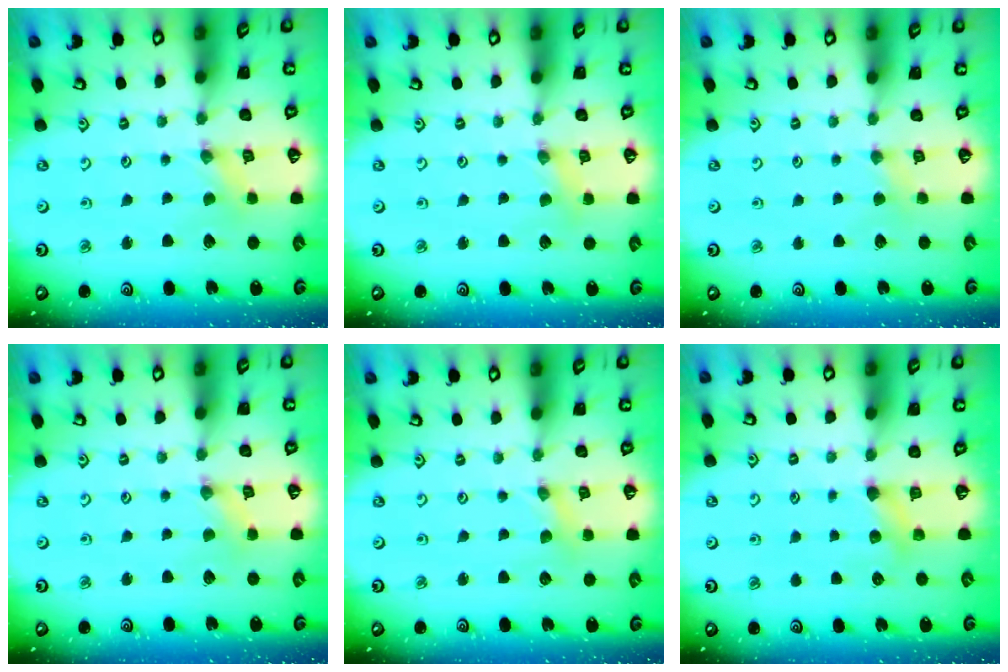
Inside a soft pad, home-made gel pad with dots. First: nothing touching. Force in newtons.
{"total": 1.6, "press": 1.6, "slide": 0.2}
{"total": 2.2, "press": 2.2, "slide": 0.4}
{"total": 1.6, "press": 1.5, "slide": 0.2}
{"total": 1.6, "press": 1.6, "slide": 0.3}
{"total": 4.1, "press": 4.1, "slide": 0.5}